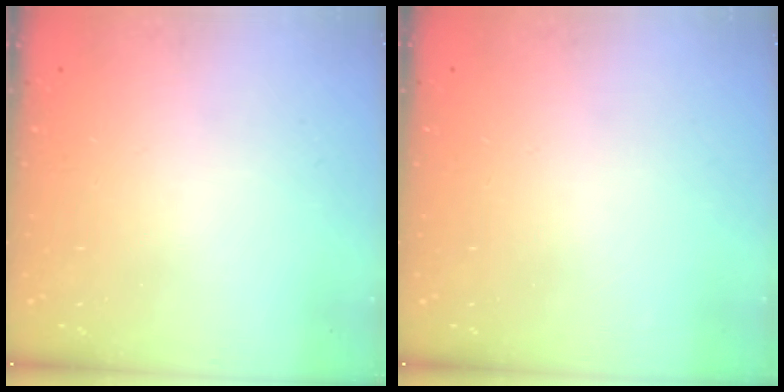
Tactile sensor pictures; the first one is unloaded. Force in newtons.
{"total": 0.0}